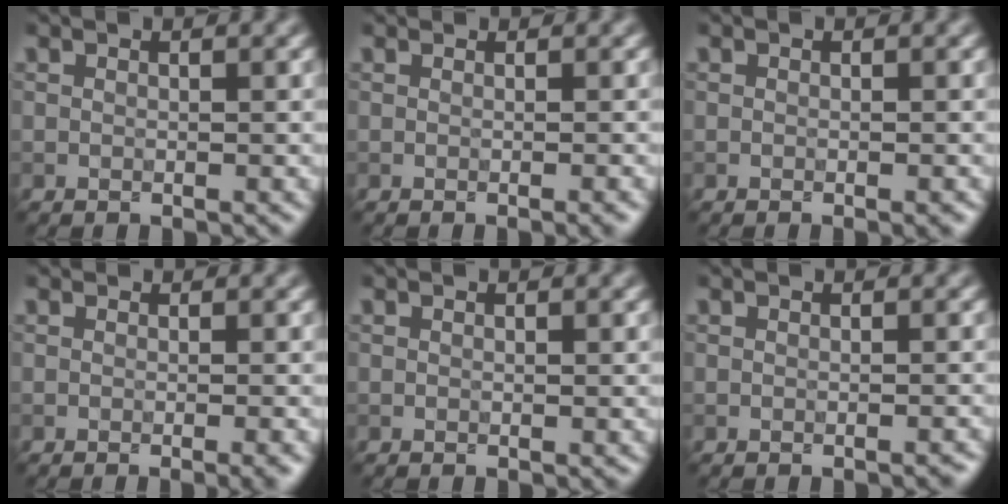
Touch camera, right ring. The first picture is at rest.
{"total": 1.3, "force": [0.2, 0.7, 1.1], "torque": [0.006, -0.001, -0.006]}
{"total": 0.8, "force": [-0.4, 0.2, 0.6], "torque": [-0.001, -0.005, -0.002]}
{"total": 2.1, "force": [0.0, 1.0, 1.9], "torque": [-0.001, 0.000, -0.007]}
{"total": 0.0}
{"total": 0.7, "force": [-0.4, 0.3, 0.5], "torque": [0.002, -0.004, -0.007]}